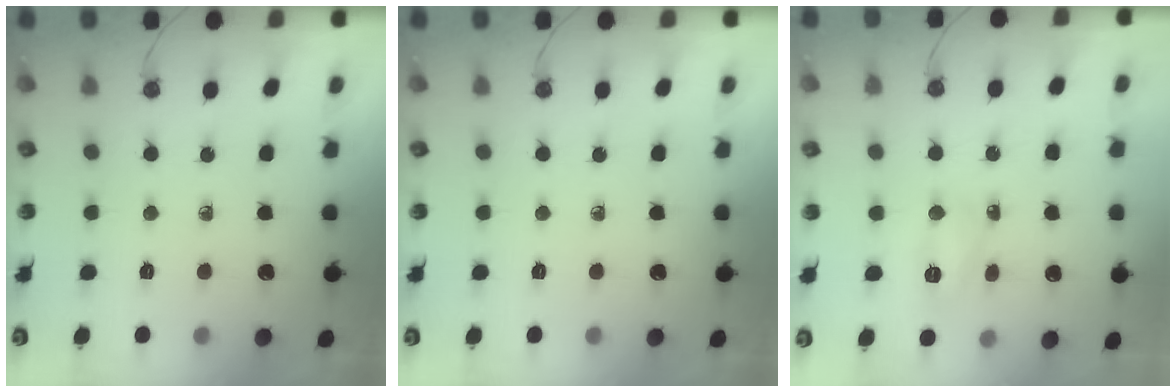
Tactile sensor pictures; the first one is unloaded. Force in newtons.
{"total": 0.0}
{"total": 6.1, "press": 6.1, "slide": 0.4}